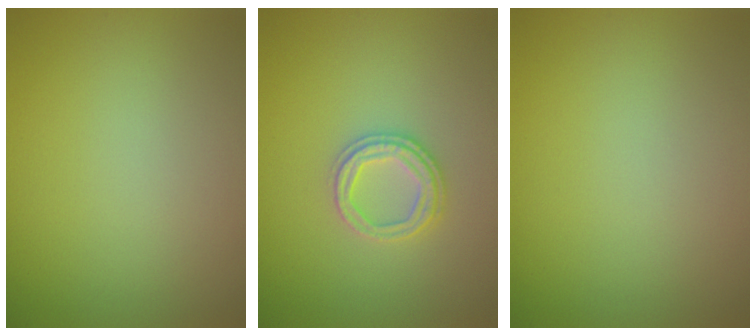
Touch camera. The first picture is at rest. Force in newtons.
{"total": 2.5, "press": 2.4, "slide": 0.6}
{"total": 0.0}